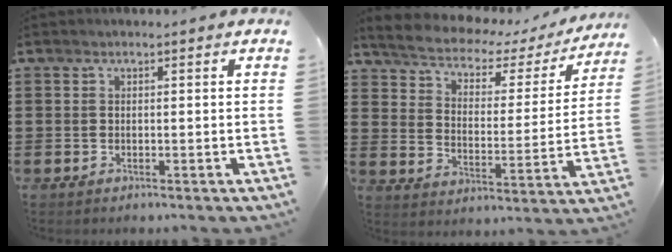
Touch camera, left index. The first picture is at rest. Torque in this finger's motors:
{"motor_torque": [2.14, 0.00, 0.38, 0.01]}